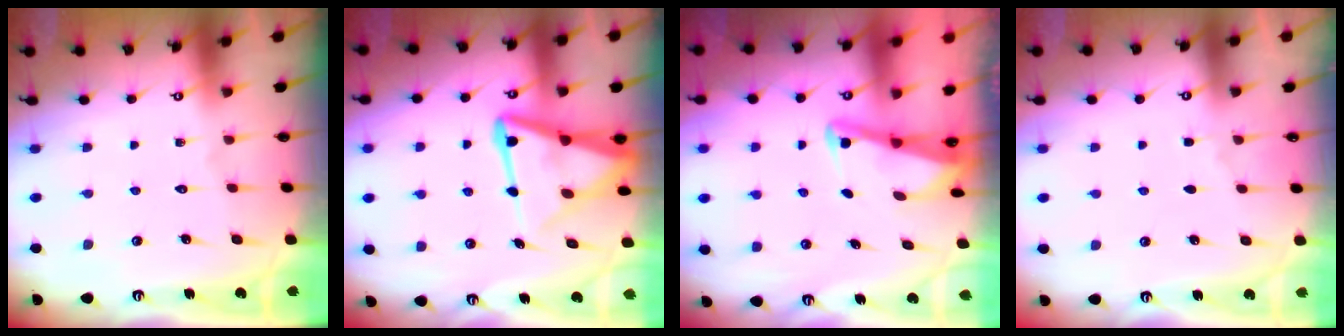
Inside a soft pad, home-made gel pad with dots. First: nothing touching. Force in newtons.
{"total": 13.3, "press": 13.3, "slide": 1.3}
{"total": 2.9, "press": 2.9, "slide": 0.3}
{"total": 1.2, "press": 1.2, "slide": 0.3}